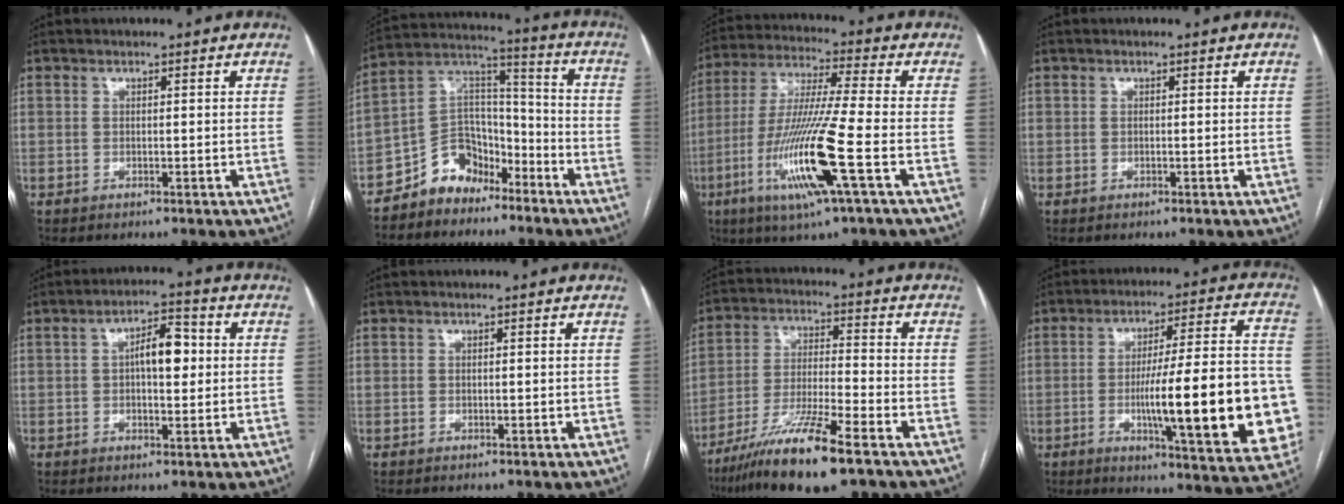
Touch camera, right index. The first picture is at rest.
{"total": 10.5, "force": [-7.5, 6.8, 2.7], "torque": [-0.052, 0.057, -0.139]}
{"total": 16.0, "force": [-5.5, -0.6, 15.0], "torque": [-0.312, -0.023, -0.107]}
{"total": 0.0}
{"total": 6.4, "force": [0.7, 2.5, 5.9], "torque": [-0.095, 0.016, 0.009]}
{"total": 0.0}
{"total": 13.8, "force": [-8.9, 0.8, 10.5], "torque": [-0.206, -0.032, -0.161]}
{"total": 23.2, "force": [-4.5, 3.2, 22.6], "torque": [-0.262, 0.012, -0.052]}